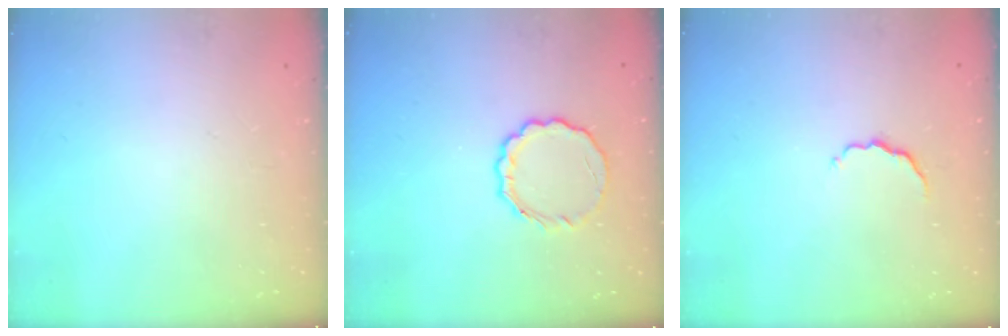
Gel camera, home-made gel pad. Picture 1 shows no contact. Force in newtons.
{"total": 5.9, "press": 5.7, "slide": 1.4}
{"total": 5.1, "press": 5.0, "slide": 1.1}